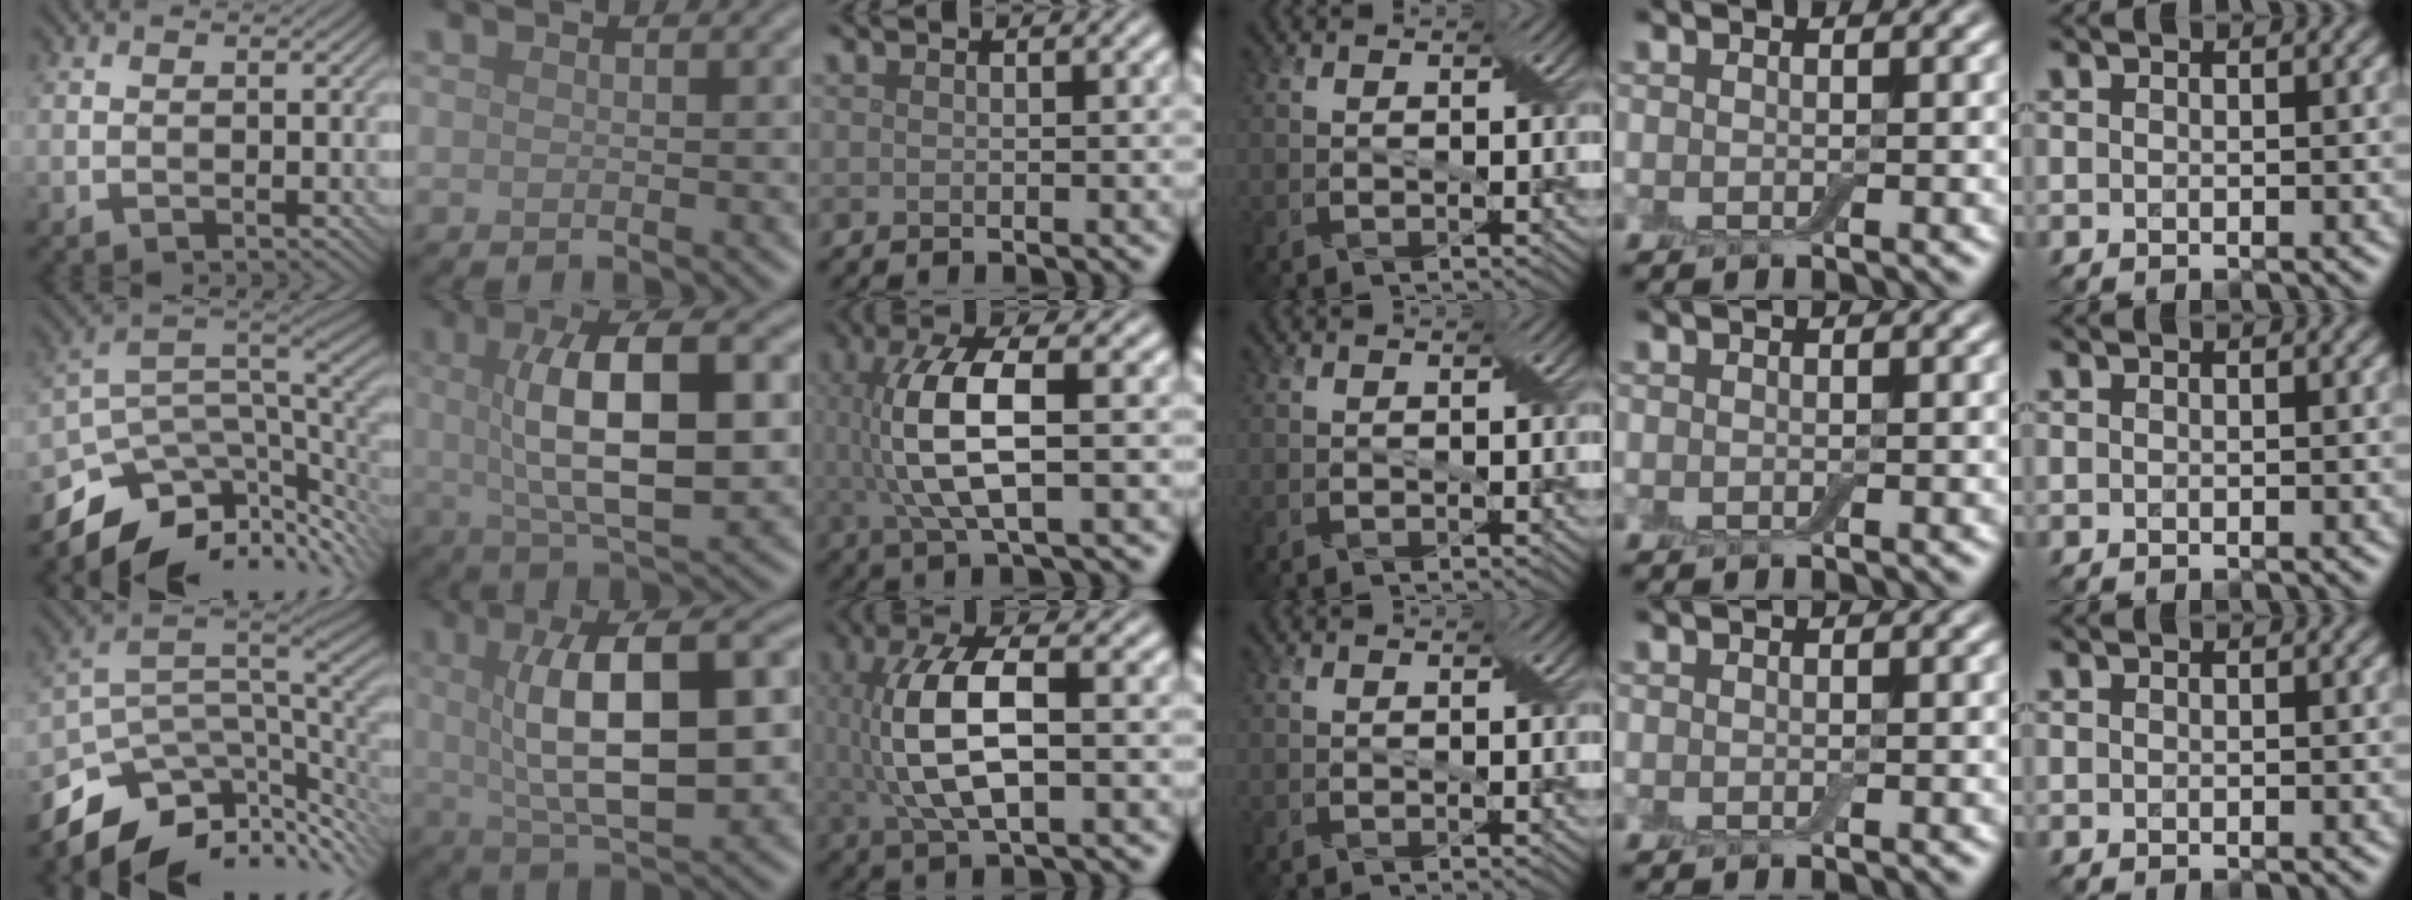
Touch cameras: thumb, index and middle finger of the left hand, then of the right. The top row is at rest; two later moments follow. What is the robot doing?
{"motion": "wrap", "object": "bandage"}